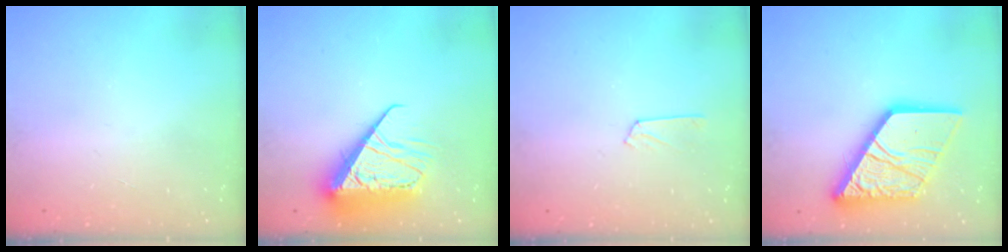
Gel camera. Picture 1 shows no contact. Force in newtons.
{"total": 10.7, "press": 10.6, "slide": 1.3}
{"total": 2.5, "press": 2.4, "slide": 0.3}
{"total": 21.8, "press": 21.7, "slide": 2.6}